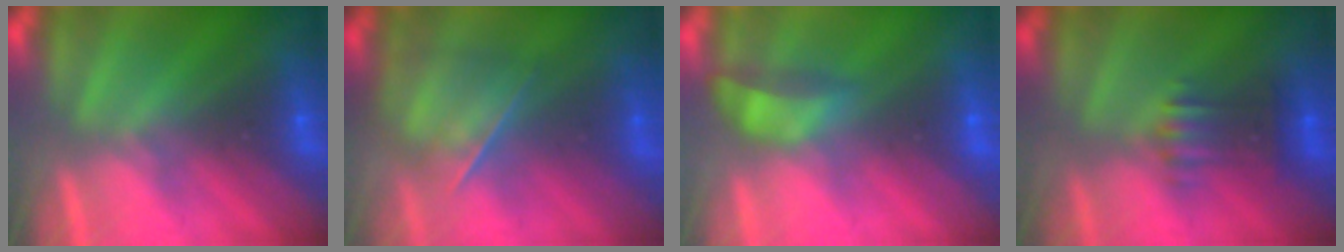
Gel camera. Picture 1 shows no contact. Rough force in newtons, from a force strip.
{"total": 3.6}
{"total": 3.9}
{"total": 3.6}